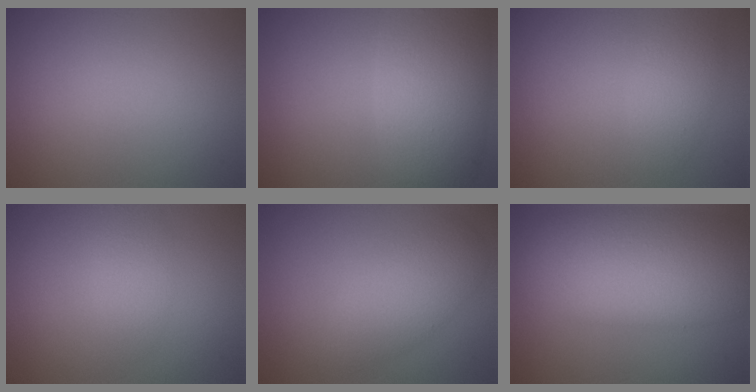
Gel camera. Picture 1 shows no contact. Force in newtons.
{"total": 7.7, "press": 7.7, "slide": 0.2}
{"total": 2.4, "press": 2.4, "slide": 0.1}
{"total": 1.8, "press": 1.8, "slide": 0.1}
{"total": 3.9, "press": 3.9, "slide": 0.1}
{"total": 10.0, "press": 10.0, "slide": 0.6}